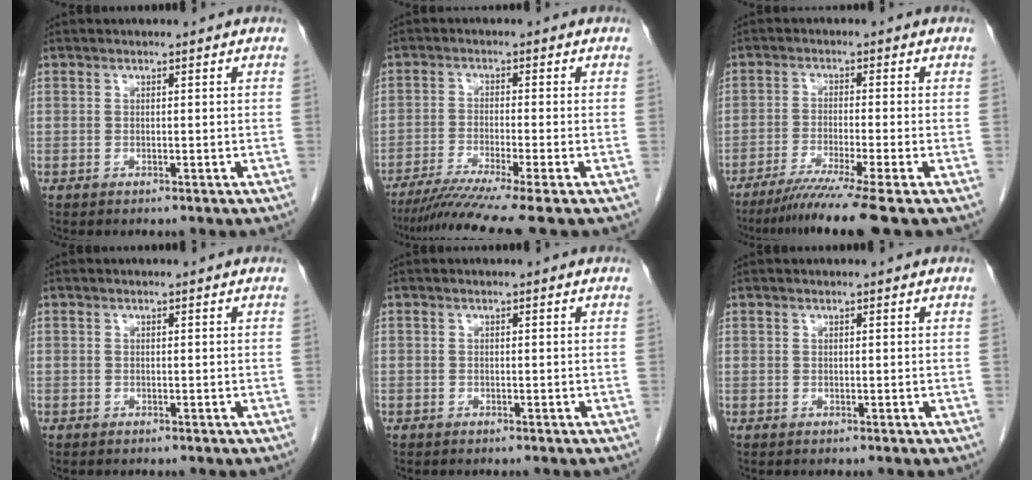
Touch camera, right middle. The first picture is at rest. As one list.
[{"total": 9.3, "force": [-7.4, -1.9, 5.4], "torque": [-0.076, -0.030, -0.119]}, {"total": 8.8, "force": [-6.7, -2.1, 5.3], "torque": [-0.075, -0.032, -0.109]}, {"total": 0.6, "force": [-0.5, 0.4, 0.1], "torque": [-0.004, 0.003, -0.008]}, {"total": 0.9, "force": [-0.7, 0.6, 0.1], "torque": [-0.006, 0.003, -0.011]}, {"total": 0.0}]